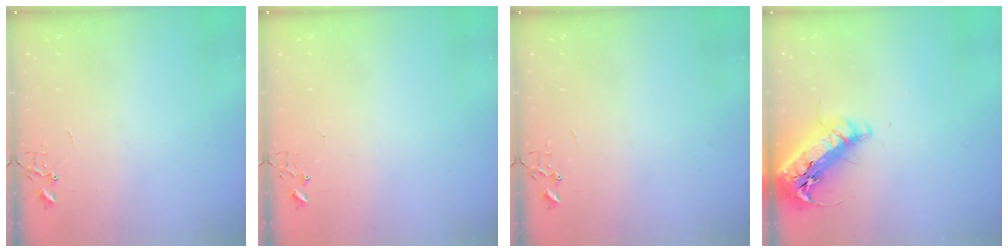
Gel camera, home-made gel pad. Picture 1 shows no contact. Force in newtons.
{"total": 3.6, "press": 3.6, "slide": 0.4}
{"total": 0.0}
{"total": 21.2, "press": 20.8, "slide": 4.0}